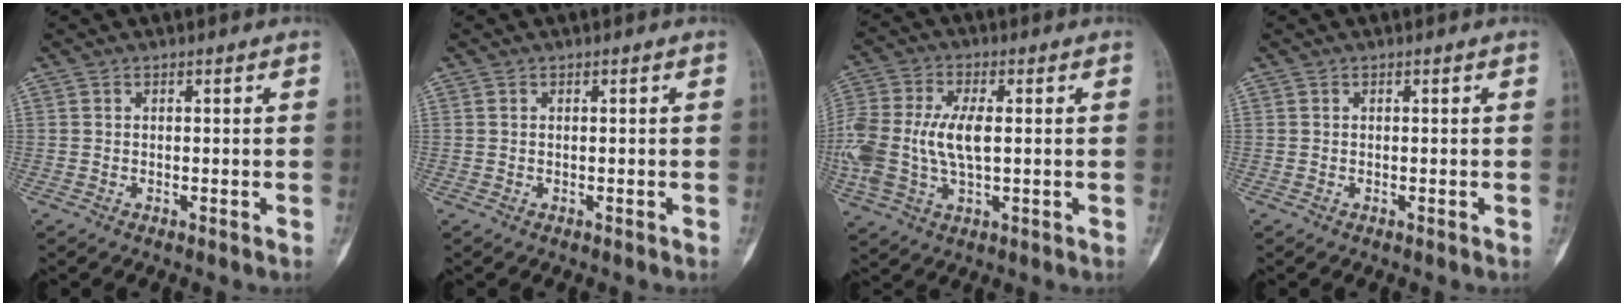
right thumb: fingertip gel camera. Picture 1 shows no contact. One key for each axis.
{"total": 0.0}
{"total": 15.8, "fx": 0.0, "fy": 8.5, "fz": 13.4, "tx": -0.327, "ty": 0.003, "tz": 0.004}
{"total": 0.0}